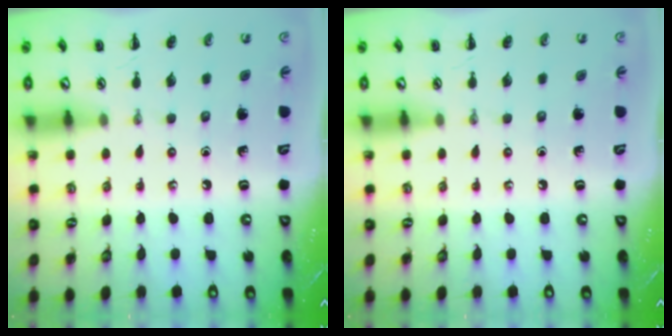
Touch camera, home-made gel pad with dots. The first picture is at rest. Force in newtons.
{"total": 0.0}